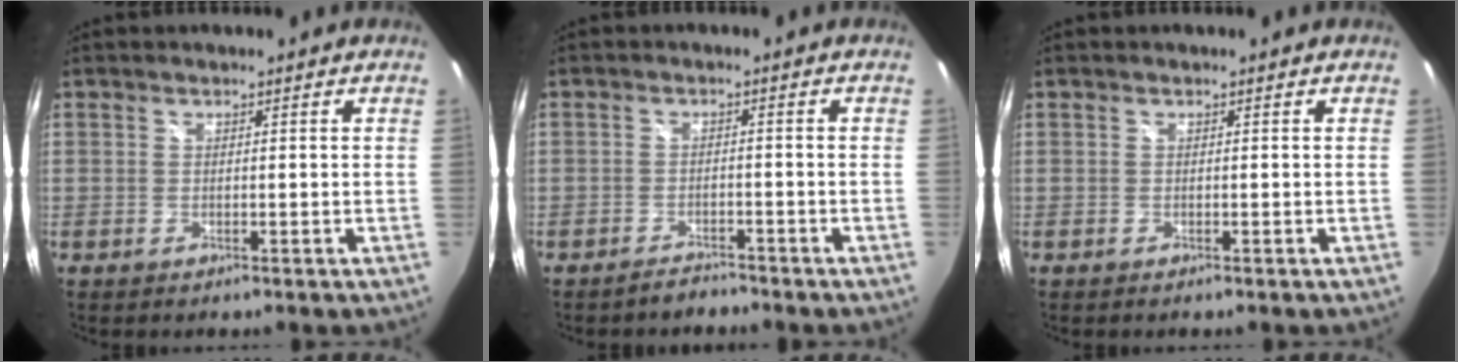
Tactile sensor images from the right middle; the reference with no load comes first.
{"total": 2.4, "force": [-2.3, 0.6, 0.4], "torque": [-0.015, 0.002, -0.037]}
{"total": 0.0}